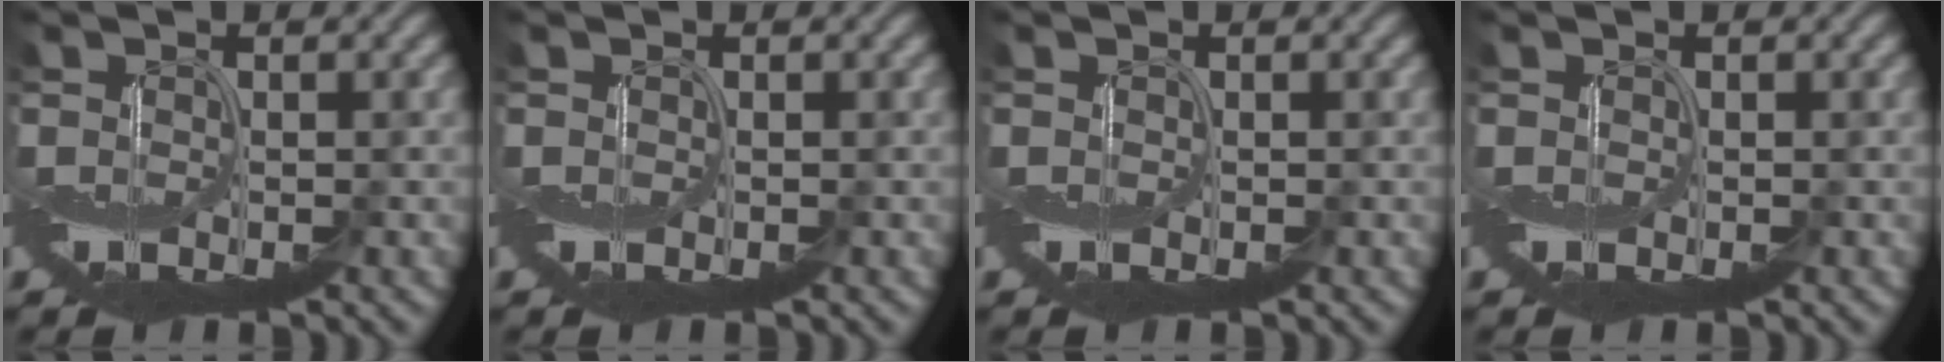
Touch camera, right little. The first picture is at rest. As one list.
[{"total": 0.0}, {"total": 0.0}, {"total": 0.0}]